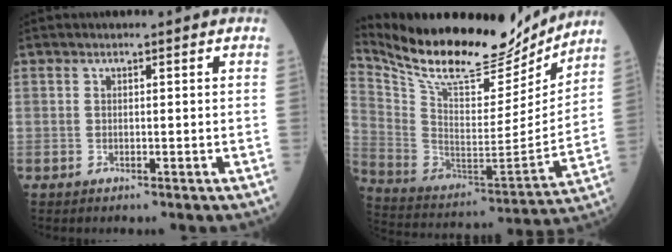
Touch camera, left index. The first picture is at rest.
{"total": 22.8, "force": [20.3, 5.5, 8.7], "torque": [-0.176, -0.027, 0.331]}